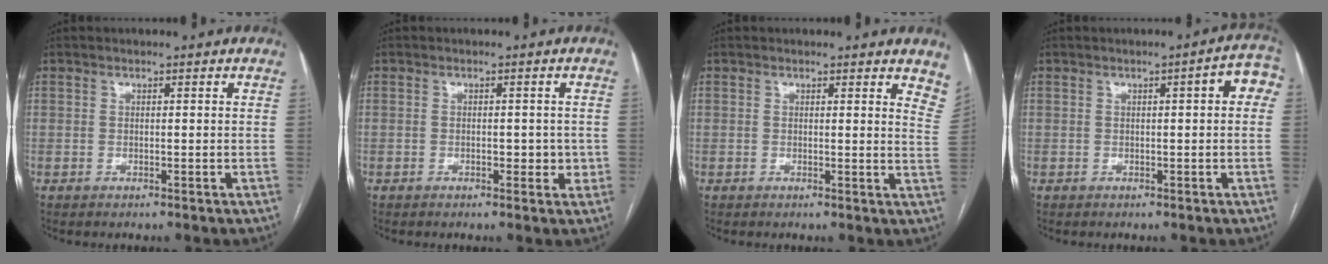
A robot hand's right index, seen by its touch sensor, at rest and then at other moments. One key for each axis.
{"total": 2.6, "fx": -0.4, "fy": 1.5, "fz": 2.1, "tx": -0.022, "ty": 0.004, "tz": -0.003}
{"total": 7.1, "fx": 6.4, "fy": 1.7, "fz": 2.5, "tx": -0.005, "ty": -0.028, "tz": 0.042}
{"total": 4.8, "fx": 1.0, "fy": 1.0, "fz": 4.5, "tx": -0.047, "ty": 0.016, "tz": 0.006}